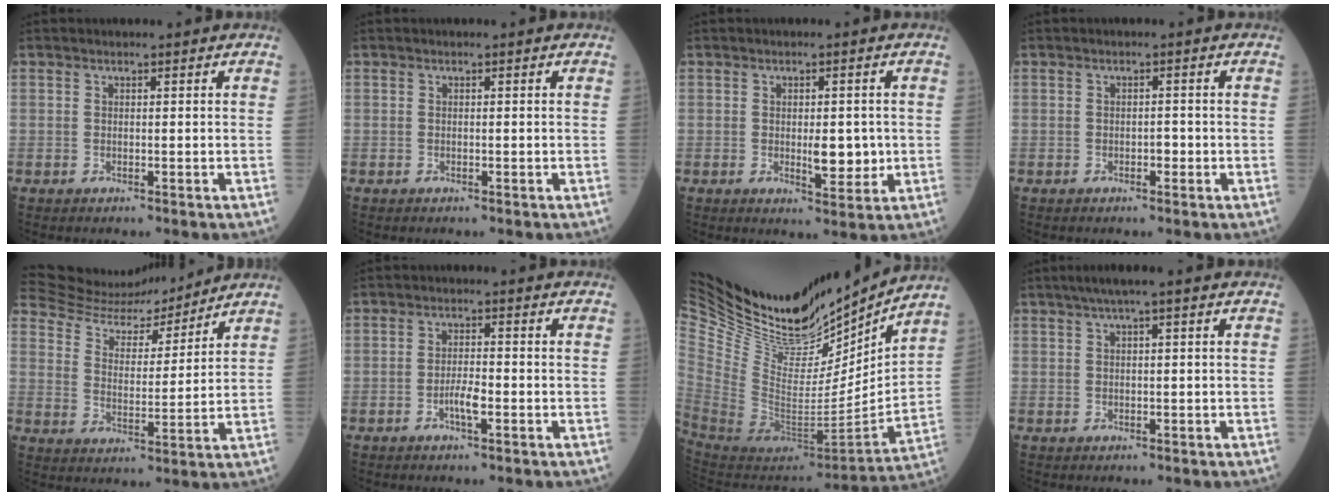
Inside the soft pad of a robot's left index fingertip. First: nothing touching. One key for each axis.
{"total": 0.0}
{"total": 4.3, "fx": -0.4, "fy": 1.7, "fz": 3.9, "tx": -0.054, "ty": -0.008, "tz": -0.002}
{"total": 1.0, "fx": -0.6, "fy": 0.5, "fz": 0.7, "tx": -0.003, "ty": 0.000, "tz": -0.014}
{"total": 11.4, "fx": 11.2, "fy": 1.7, "fz": 0.8, "tx": -0.022, "ty": 0.000, "tz": 0.193}
{"total": 2.8, "fx": -1.5, "fy": 0.4, "fz": 2.4, "tx": -0.043, "ty": -0.002, "tz": -0.029}
{"total": 32.2, "fx": 27.9, "fy": 9.3, "fz": 13.2, "tx": -0.286, "ty": -0.040, "tz": 0.465}
{"total": 3.4, "fx": 1.8, "fy": -0.1, "fz": 2.9, "tx": -0.051, "ty": 0.017, "tz": 0.031}